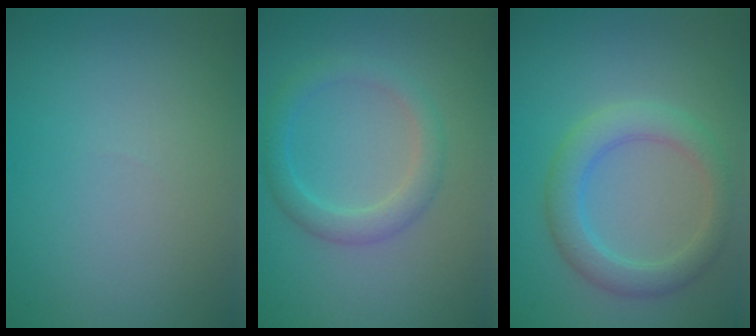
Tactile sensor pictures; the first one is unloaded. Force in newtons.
{"total": 2.7, "press": 2.7, "slide": 0.1}
{"total": 3.8, "press": 3.8, "slide": 0.3}